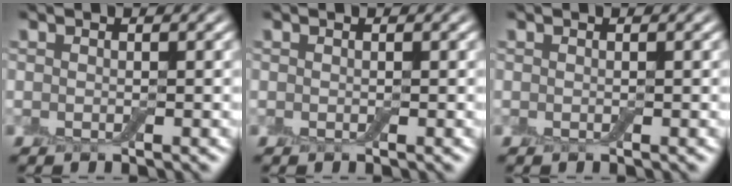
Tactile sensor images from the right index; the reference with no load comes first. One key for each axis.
{"total": 0.0}
{"total": 0.0}